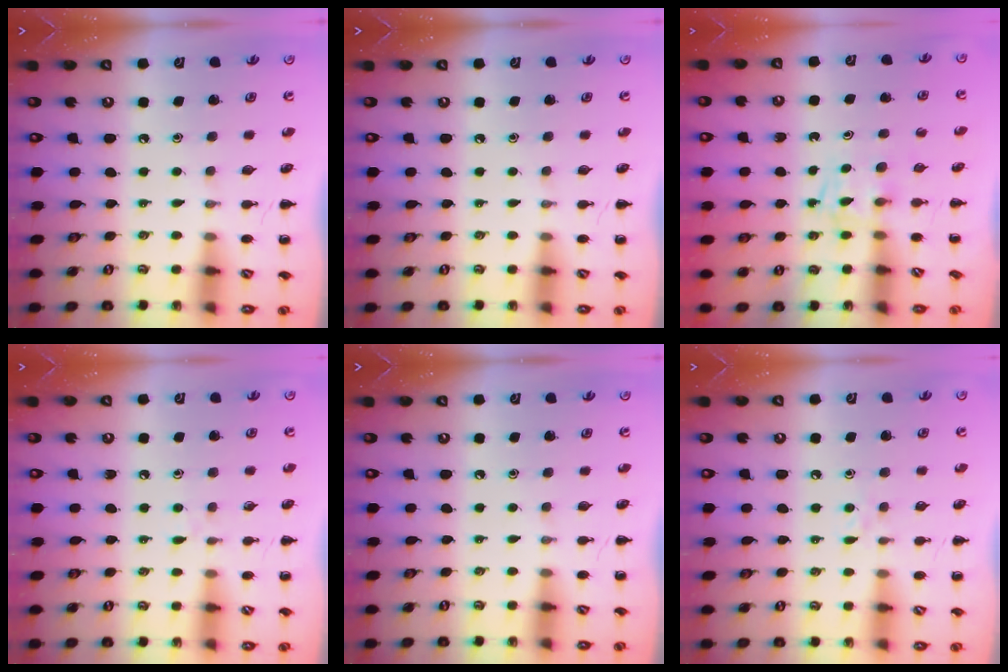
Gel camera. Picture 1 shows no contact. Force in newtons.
{"total": 0.0}
{"total": 2.7, "press": 2.4, "slide": 1.1}
{"total": 4.4, "press": 3.9, "slide": 2.0}
{"total": 0.0}
{"total": 4.6, "press": 4.3, "slide": 1.7}